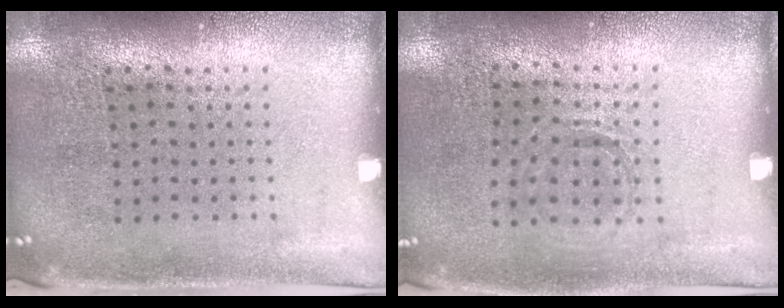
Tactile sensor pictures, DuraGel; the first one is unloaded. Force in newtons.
{"total": 0.8, "press": 0.8, "slide": 0.1}